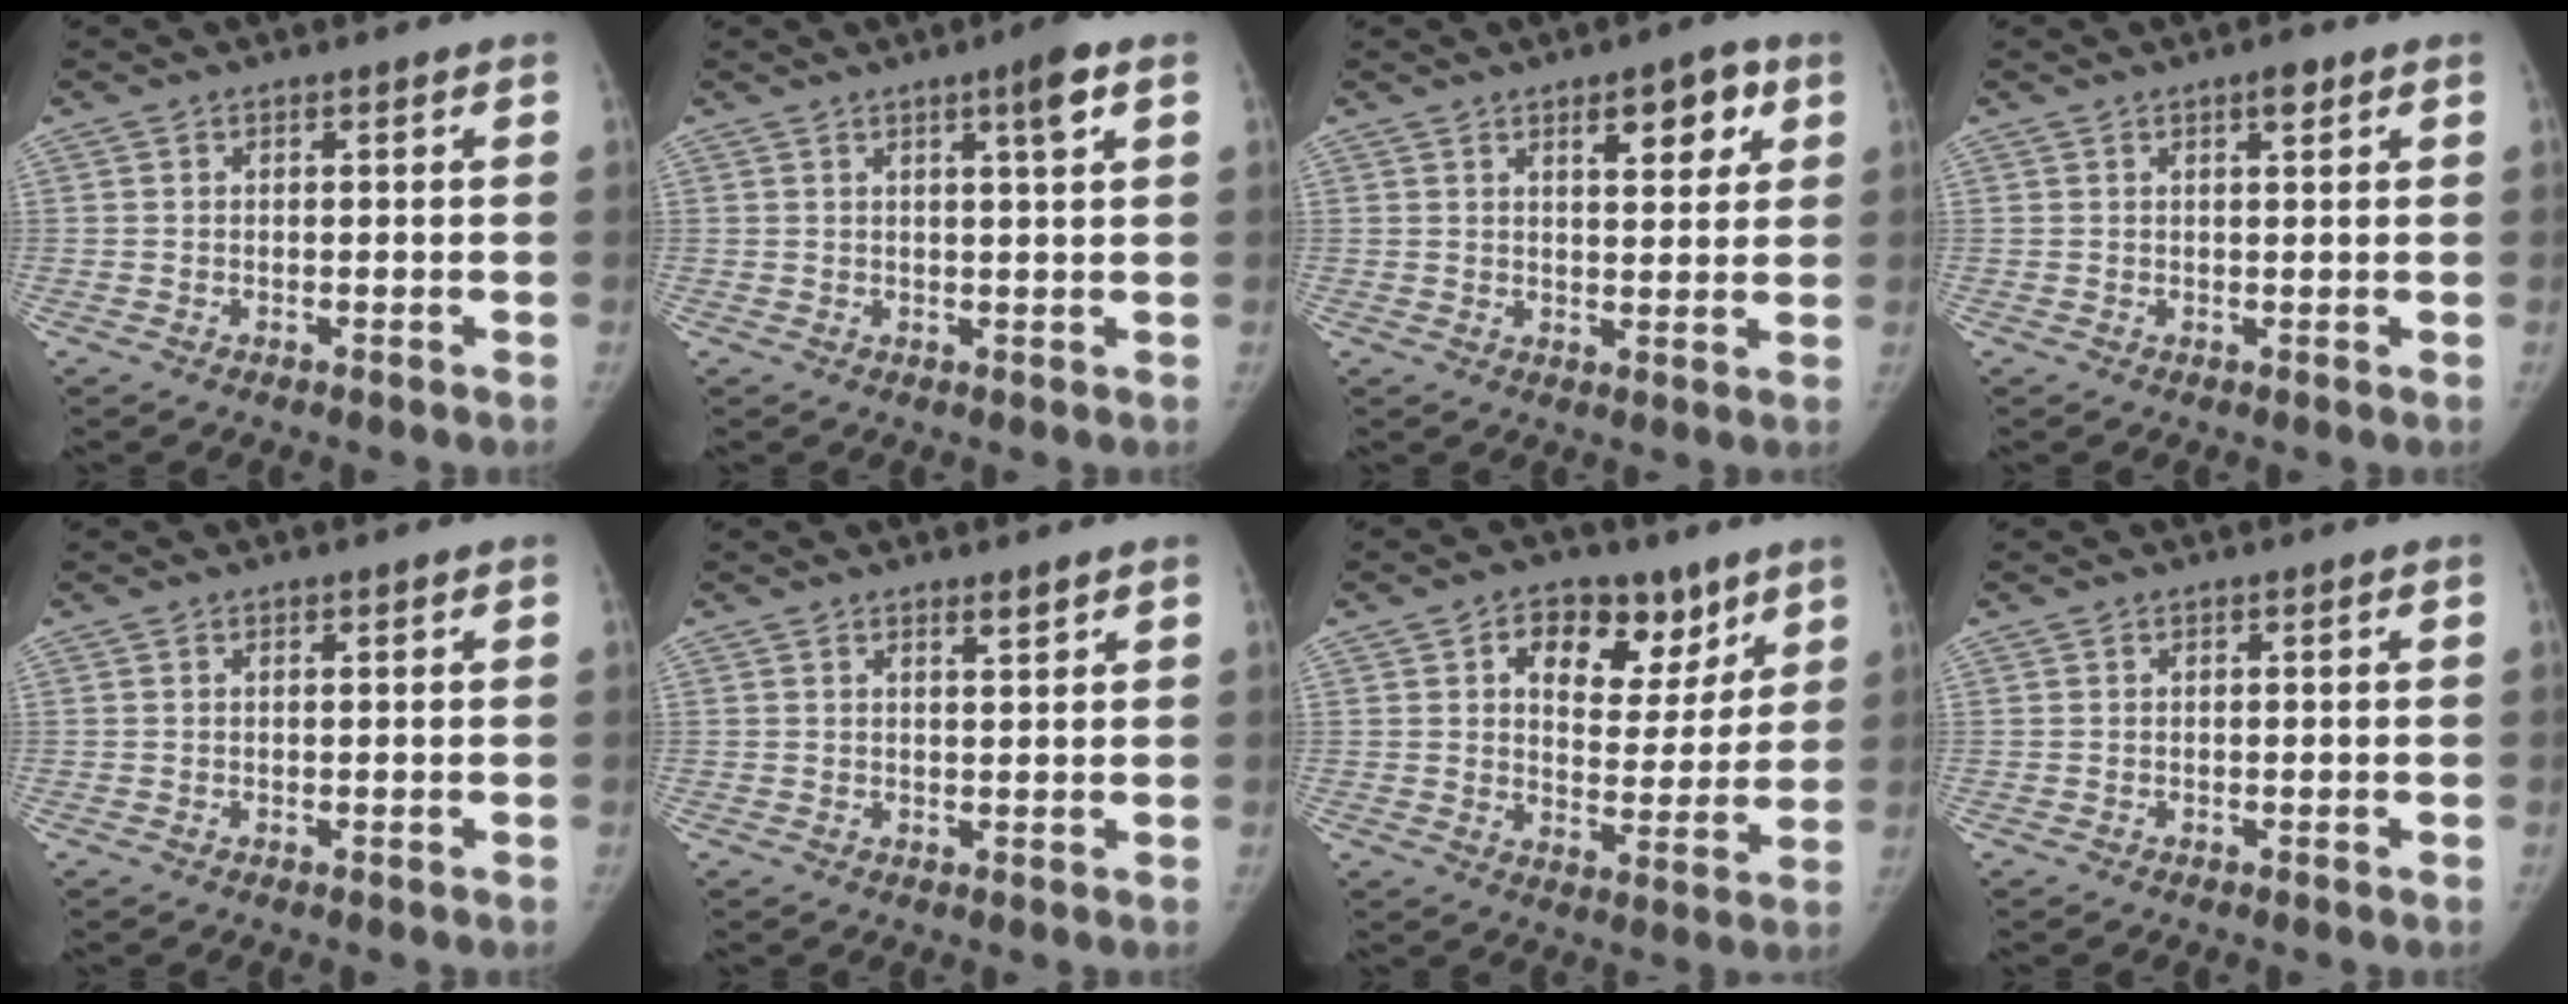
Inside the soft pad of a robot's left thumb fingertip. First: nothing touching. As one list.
[{"total": 4.4, "force": [2.2, 0.2, 3.8], "torque": [-0.057, -0.008, 0.033]}, {"total": 7.5, "force": [3.7, 3.1, 5.7], "torque": [-0.056, -0.018, 0.051]}, {"total": 3.0, "force": [1.8, 0.9, 2.3], "torque": [-0.027, -0.007, 0.024]}, {"total": 0.0}, {"total": 1.7, "force": [1.4, 0.3, 1.0], "torque": [-0.013, -0.012, 0.024]}, {"total": 13.3, "force": [7.0, 8.4, 7.5], "torque": [-0.058, -0.030, 0.107]}, {"total": 0.0}]